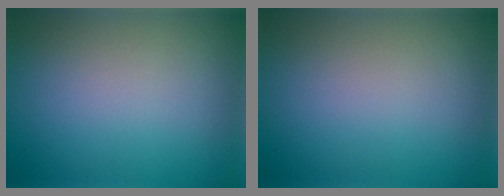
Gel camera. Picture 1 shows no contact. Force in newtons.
{"total": 0.0}